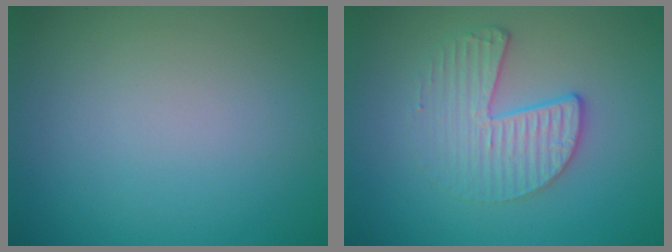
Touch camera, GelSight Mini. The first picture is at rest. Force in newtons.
{"total": 3.5, "press": 2.8, "slide": 2.0}